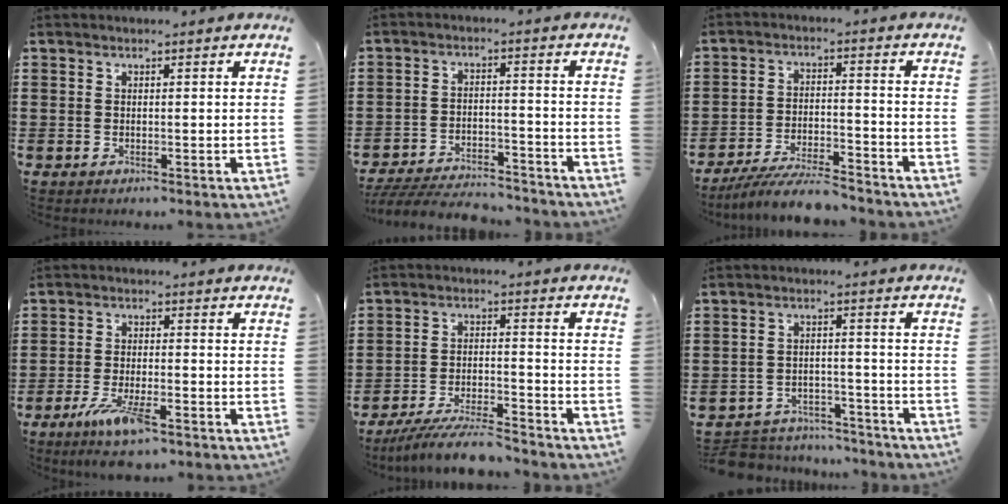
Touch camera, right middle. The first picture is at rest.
{"total": 5.9, "force": [-5.7, 0.6, 1.3], "torque": [-0.030, 0.004, -0.115]}
{"total": 6.8, "force": [-6.3, 0.5, 2.5], "torque": [-0.054, -0.003, -0.123]}
{"total": 7.0, "force": [-4.1, 1.5, 5.5], "torque": [-0.110, -0.015, -0.070]}
{"total": 7.1, "force": [-6.6, 0.5, 2.7], "torque": [-0.056, -0.004, -0.126]}
{"total": 5.1, "force": [-5.0, 0.9, 0.2], "torque": [-0.010, 0.011, -0.105]}